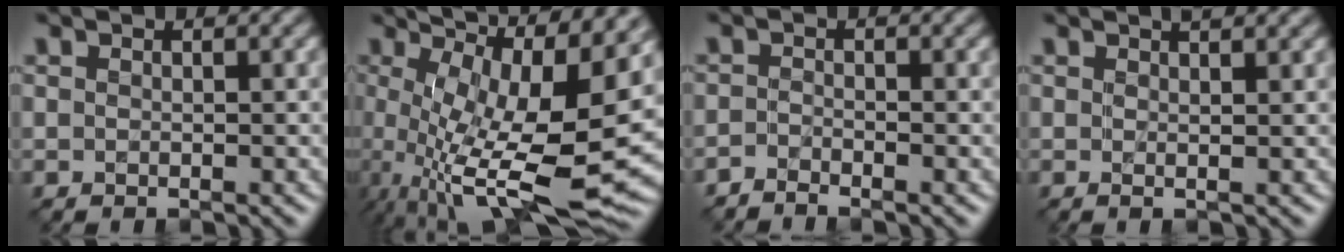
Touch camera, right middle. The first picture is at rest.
{"total": 16.8, "force": [1.2, 5.8, 15.7], "torque": [-0.242, 0.000, 0.041]}
{"total": 1.5, "force": [-1.4, 0.1, 0.4], "torque": [-0.006, -0.007, -0.033]}
{"total": 3.7, "force": [1.9, 1.4, 2.8], "torque": [-0.017, 0.015, -0.006]}